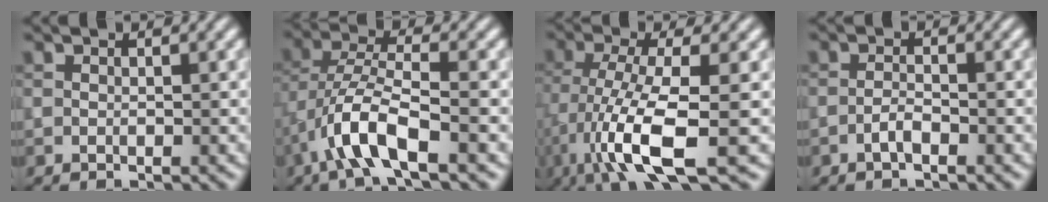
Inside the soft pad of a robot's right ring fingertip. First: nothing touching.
{"total": 5.7, "force": [-2.8, 1.6, 4.7], "torque": [-0.098, 0.005, -0.061]}
{"total": 8.7, "force": [-3.1, 2.1, 7.8], "torque": [-0.150, -0.006, -0.060]}
{"total": 1.3, "force": [-0.8, 0.3, 1.0], "torque": [-0.021, 0.003, -0.019]}